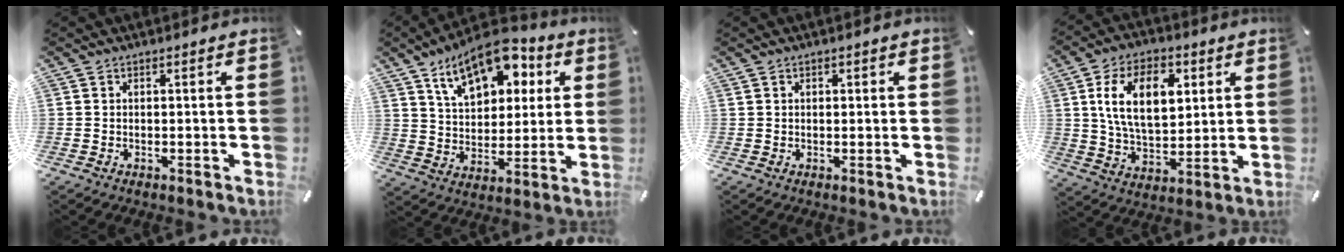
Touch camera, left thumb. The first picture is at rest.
{"total": 15.8, "force": [9.3, 9.2, 8.9], "torque": [-0.148, -0.035, 0.164]}
{"total": 0.7, "force": [0.2, 0.6, 0.3], "torque": [-0.006, 0.005, 0.003]}
{"total": 15.2, "force": [4.7, 9.2, 11.1], "torque": [-0.211, 0.009, 0.080]}